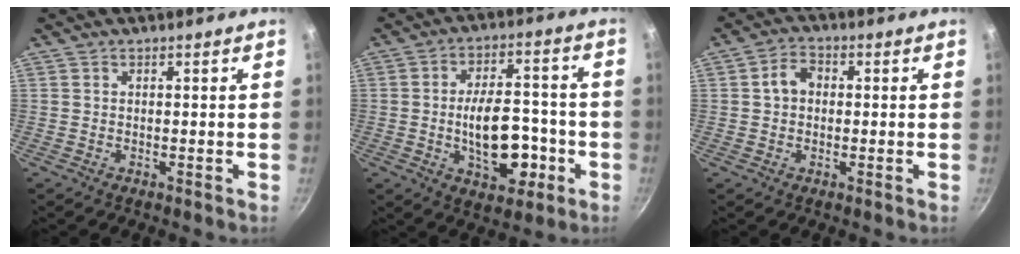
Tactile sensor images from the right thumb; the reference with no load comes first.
{"total": 13.7, "force": [-3.1, 7.5, 11.0], "torque": [-0.147, 0.027, -0.043]}
{"total": 4.7, "force": [0.3, 3.6, 3.0], "torque": [-0.042, 0.015, 0.000]}